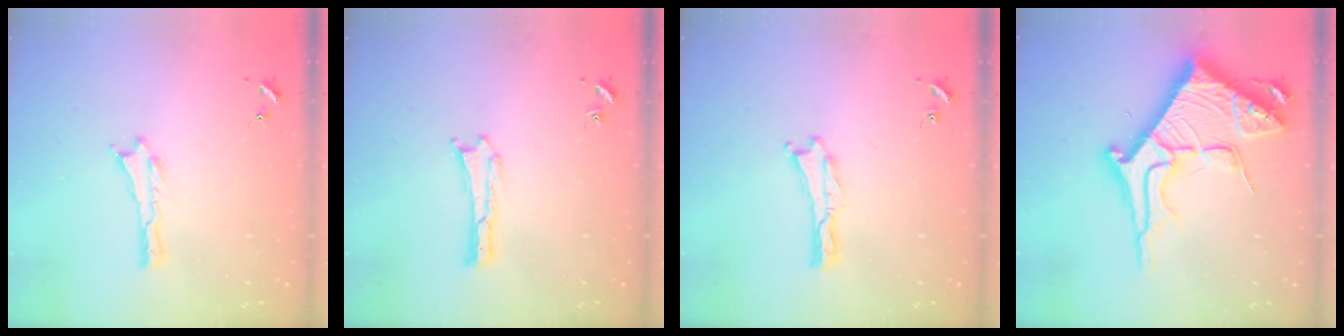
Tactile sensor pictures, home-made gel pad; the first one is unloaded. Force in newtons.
{"total": 0.0}
{"total": 0.0}
{"total": 13.9, "press": 13.9, "slide": 1.5}